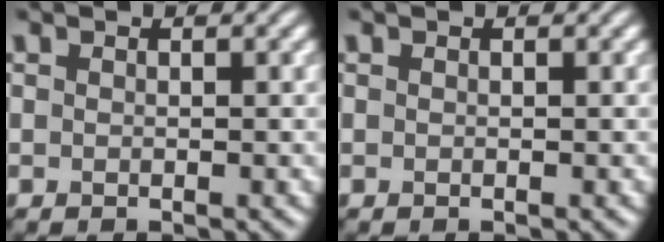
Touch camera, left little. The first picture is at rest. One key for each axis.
{"total": 0.0}